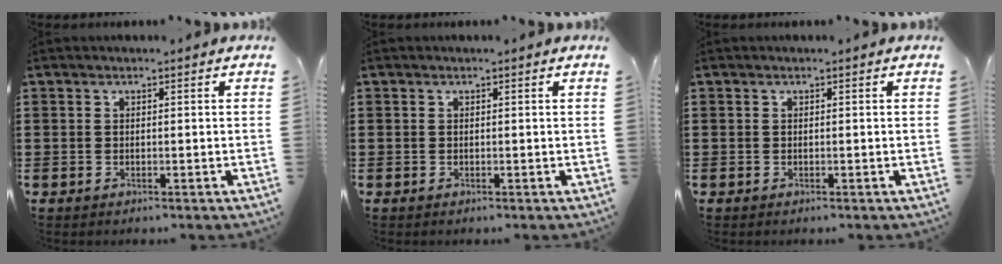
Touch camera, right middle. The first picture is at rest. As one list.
[{"total": 0.0}, {"total": 0.0}]